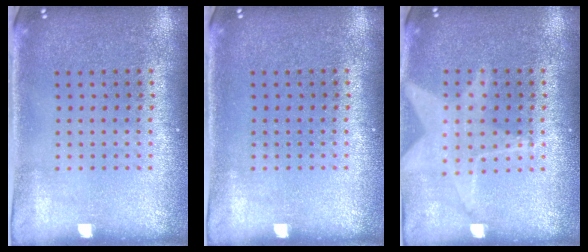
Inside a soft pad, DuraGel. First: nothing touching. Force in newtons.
{"total": 0.0}
{"total": 1.3, "press": 1.3, "slide": 0.3}